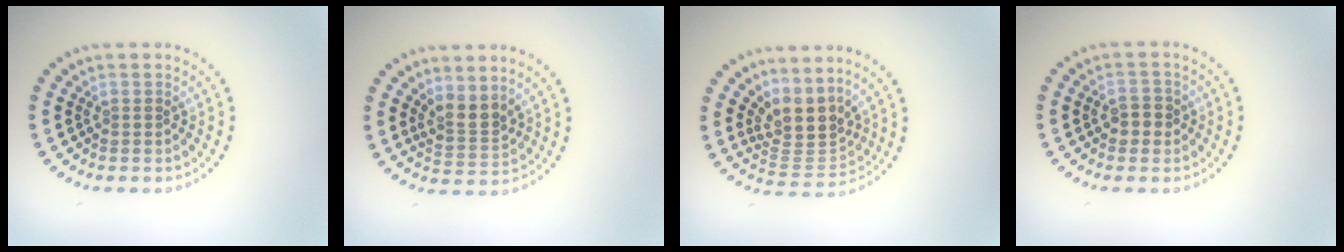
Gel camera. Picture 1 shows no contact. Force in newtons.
{"total": 2.5, "press": 2.0, "slide": 1.5}
{"total": 3.9, "press": 2.8, "slide": 2.6}
{"total": 1.9, "press": 1.8, "slide": 0.3}